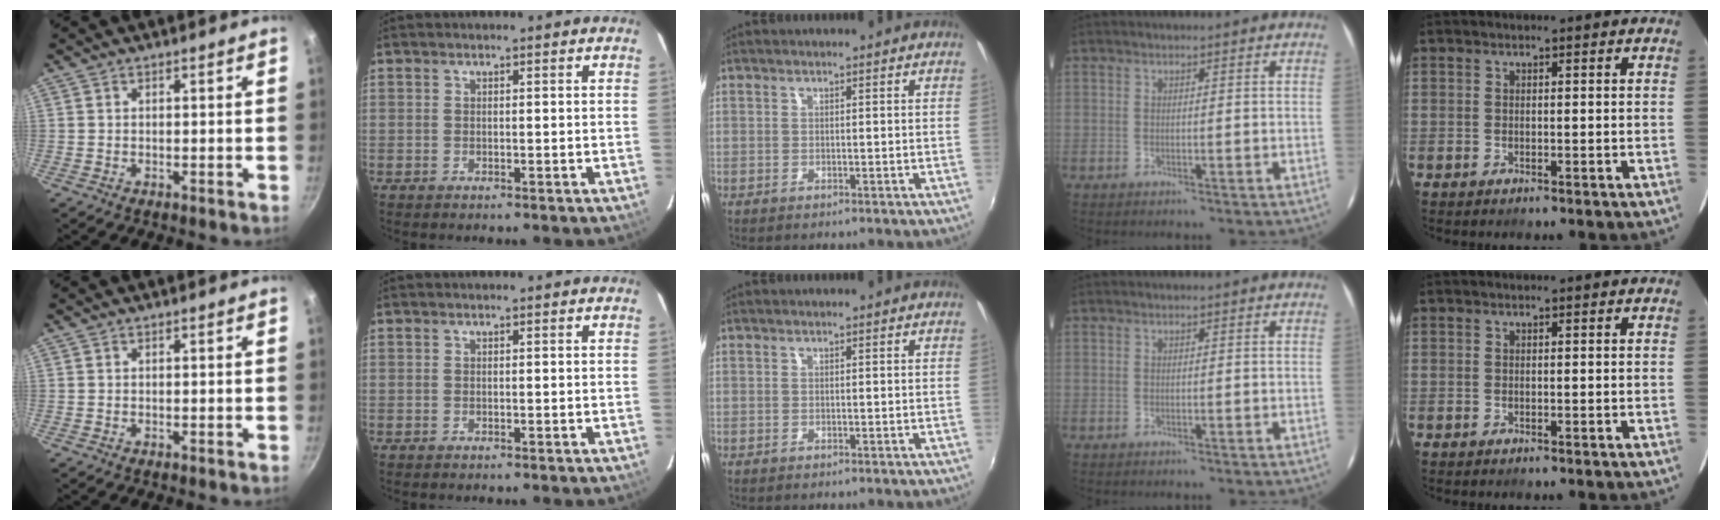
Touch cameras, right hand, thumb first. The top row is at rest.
{}